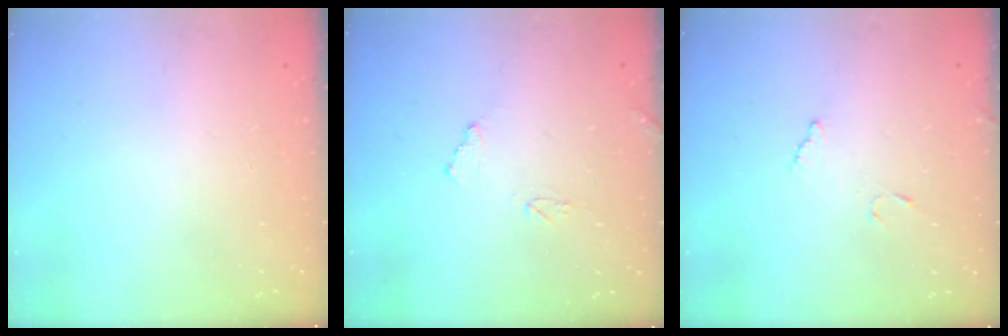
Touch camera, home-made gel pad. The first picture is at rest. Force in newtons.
{"total": 8.0, "press": 8.0, "slide": 0.4}
{"total": 6.3, "press": 6.3, "slide": 0.4}